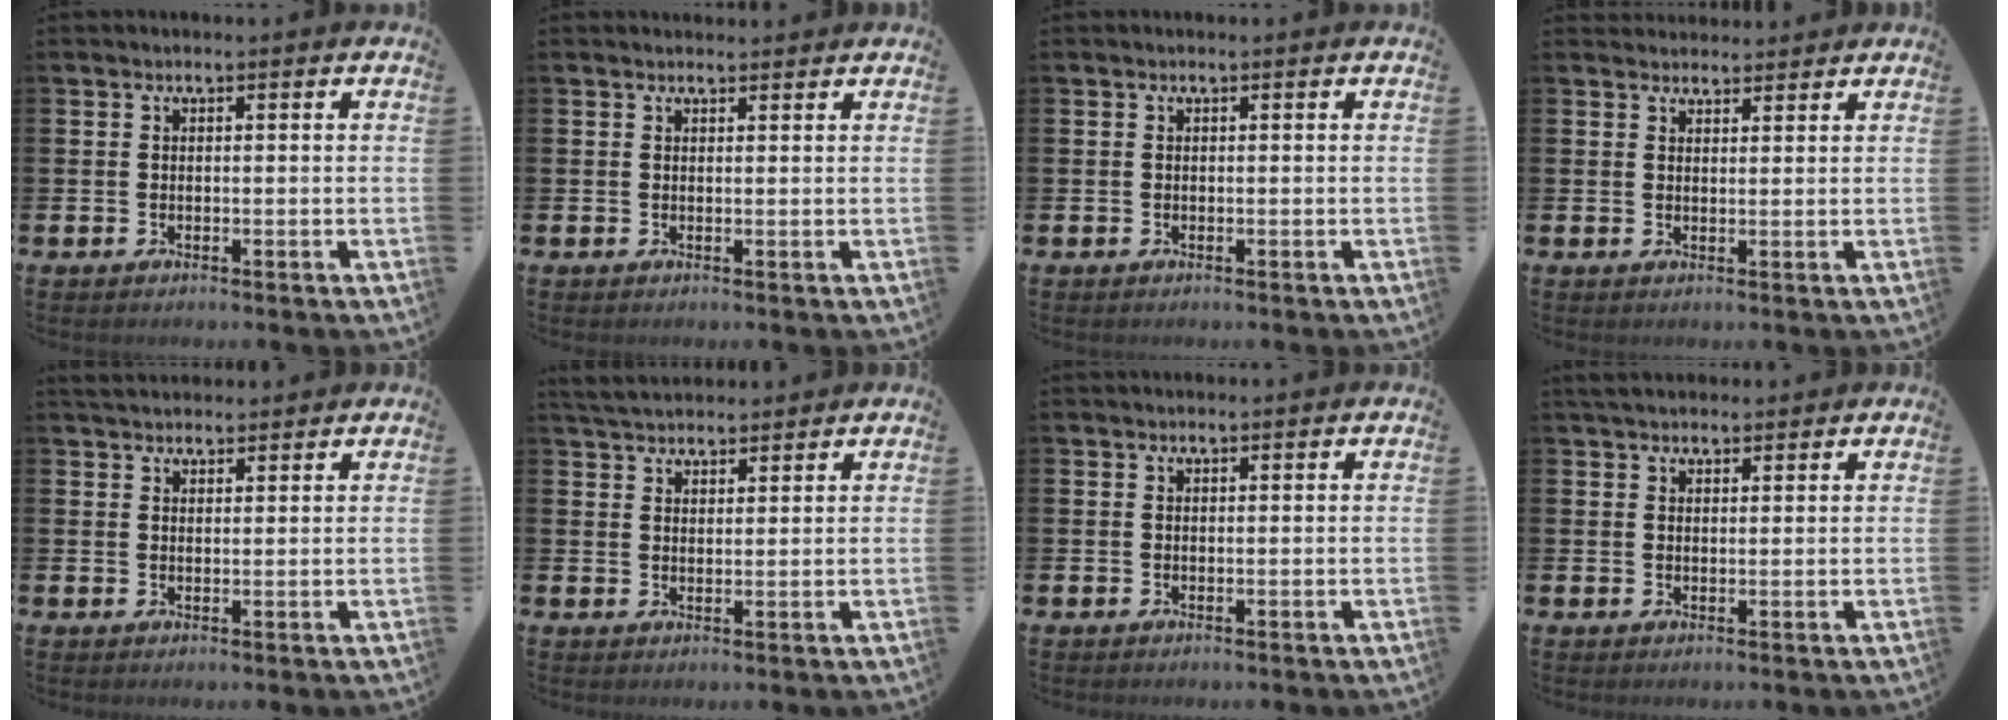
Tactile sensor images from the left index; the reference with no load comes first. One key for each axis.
{"total": 1.0, "fx": 0.9, "fy": 0.3, "fz": 0.1, "tx": 0.013, "ty": -0.003, "tz": 0.014}
{"total": 0.0}
{"total": 2.5, "fx": 2.4, "fy": 0.7, "fz": -0.2, "tx": 0.014, "ty": -0.013, "tz": 0.041}
{"total": 2.9, "fx": 2.8, "fy": 0.7, "fz": 0.2, "tx": 0.004, "ty": -0.015, "tz": 0.050}
{"total": 4.1, "fx": 4.0, "fy": 0.9, "fz": 0.5, "tx": -0.014, "ty": -0.017, "tz": 0.073}
{"total": 1.6, "fx": 1.6, "fy": 0.4, "fz": 0.0, "tx": 0.006, "ty": -0.004, "tz": 0.028}
{"total": 3.0, "fx": 2.7, "fy": 1.0, "fz": 0.7, "tx": -0.004, "ty": -0.009, "tz": 0.049}